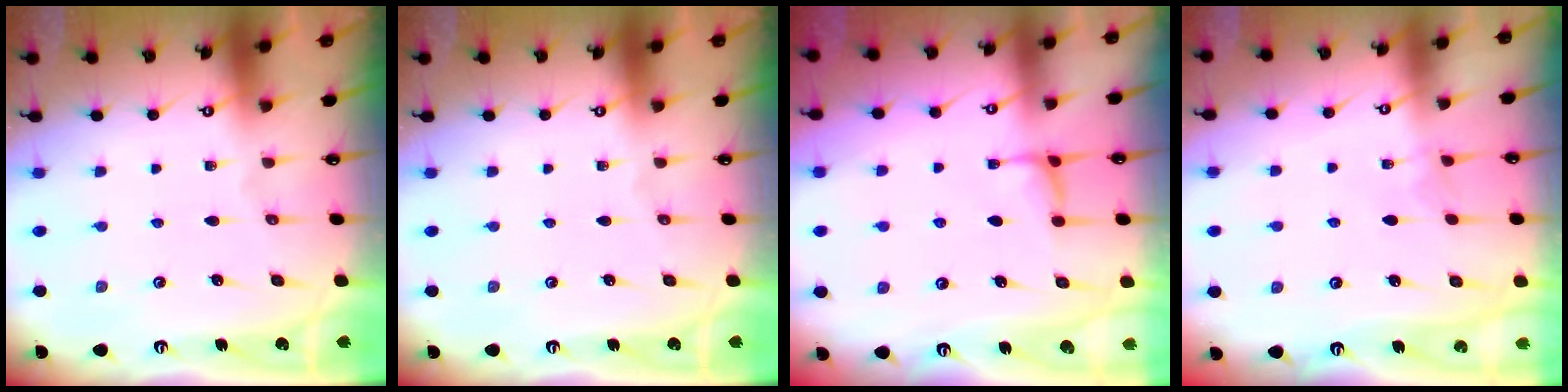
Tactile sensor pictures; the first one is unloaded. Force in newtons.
{"total": 0.0}
{"total": 1.6, "press": 1.4, "slide": 0.7}
{"total": 2.3, "press": 2.3, "slide": 0.3}